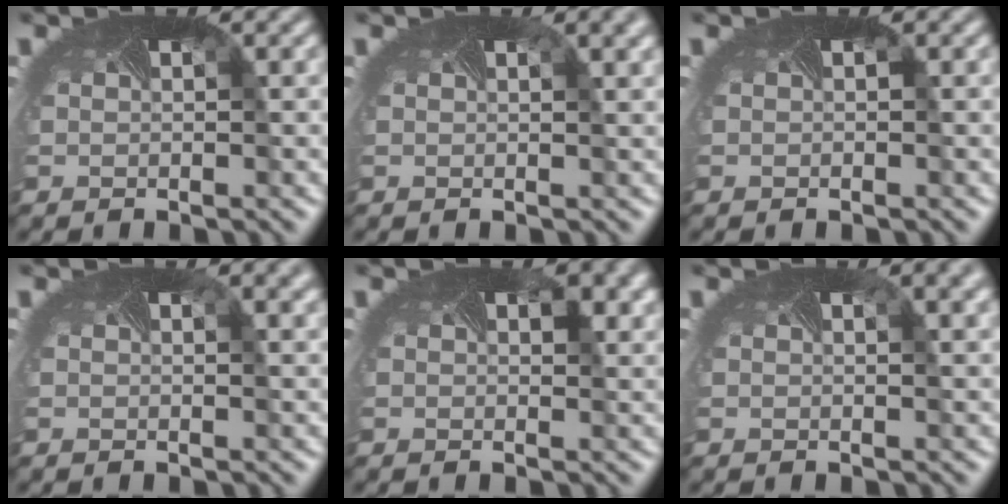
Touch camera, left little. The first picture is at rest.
{"total": 3.3, "force": [1.7, 1.3, 2.5], "torque": [-0.017, 0.009, 0.003]}
{"total": 0.0}
{"total": 2.1, "force": [1.1, 0.8, 1.5], "torque": [-0.008, 0.004, -0.002]}
{"total": 1.6, "force": [0.8, 0.5, 1.2], "torque": [-0.019, -0.008, 0.013]}
{"total": 3.4, "force": [1.7, 1.3, 2.5], "torque": [-0.015, 0.009, 0.003]}